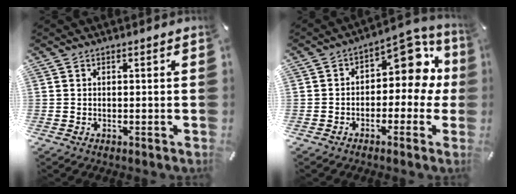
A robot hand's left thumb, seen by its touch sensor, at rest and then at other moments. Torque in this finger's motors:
{"motor_torque": [0.02, 0.60, 0.49, 0.43, 0.03]}